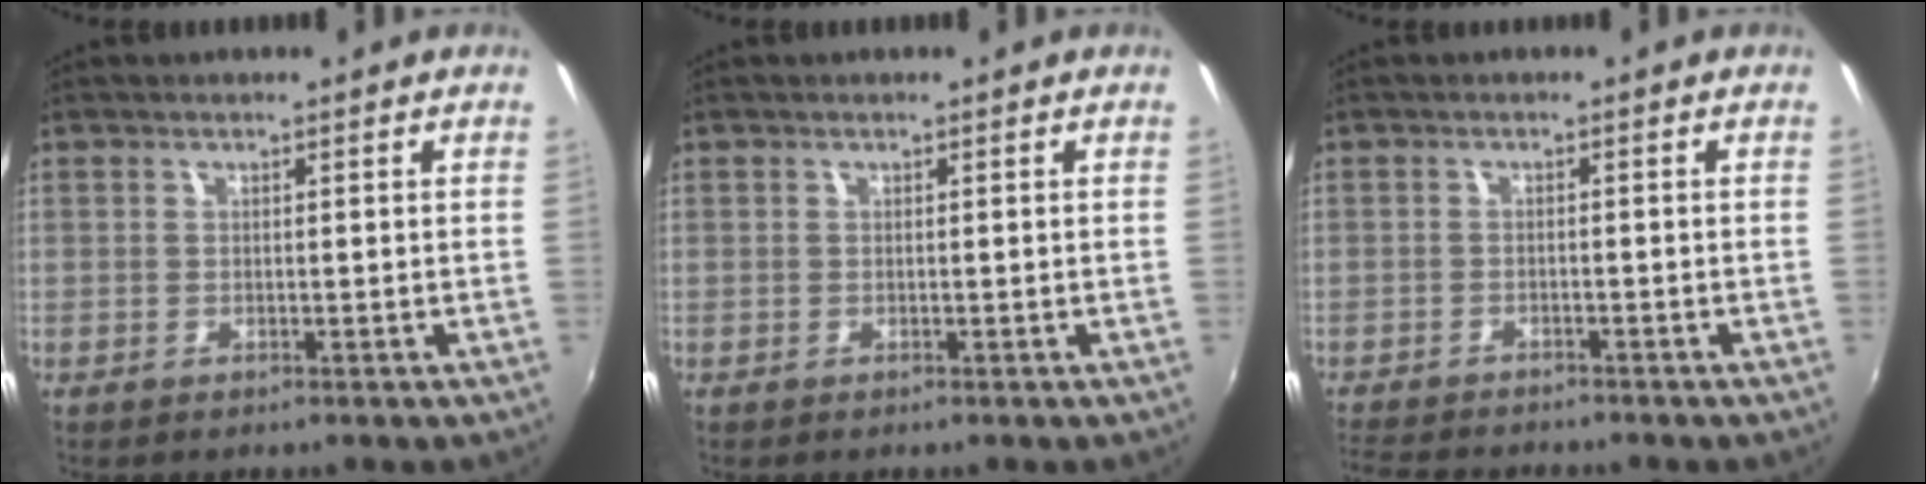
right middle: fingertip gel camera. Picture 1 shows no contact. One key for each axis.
{"total": 0.0}
{"total": 7.6, "fx": -7.1, "fy": 1.5, "fz": 2.4, "tx": -0.070, "ty": -0.015, "tz": -0.117}